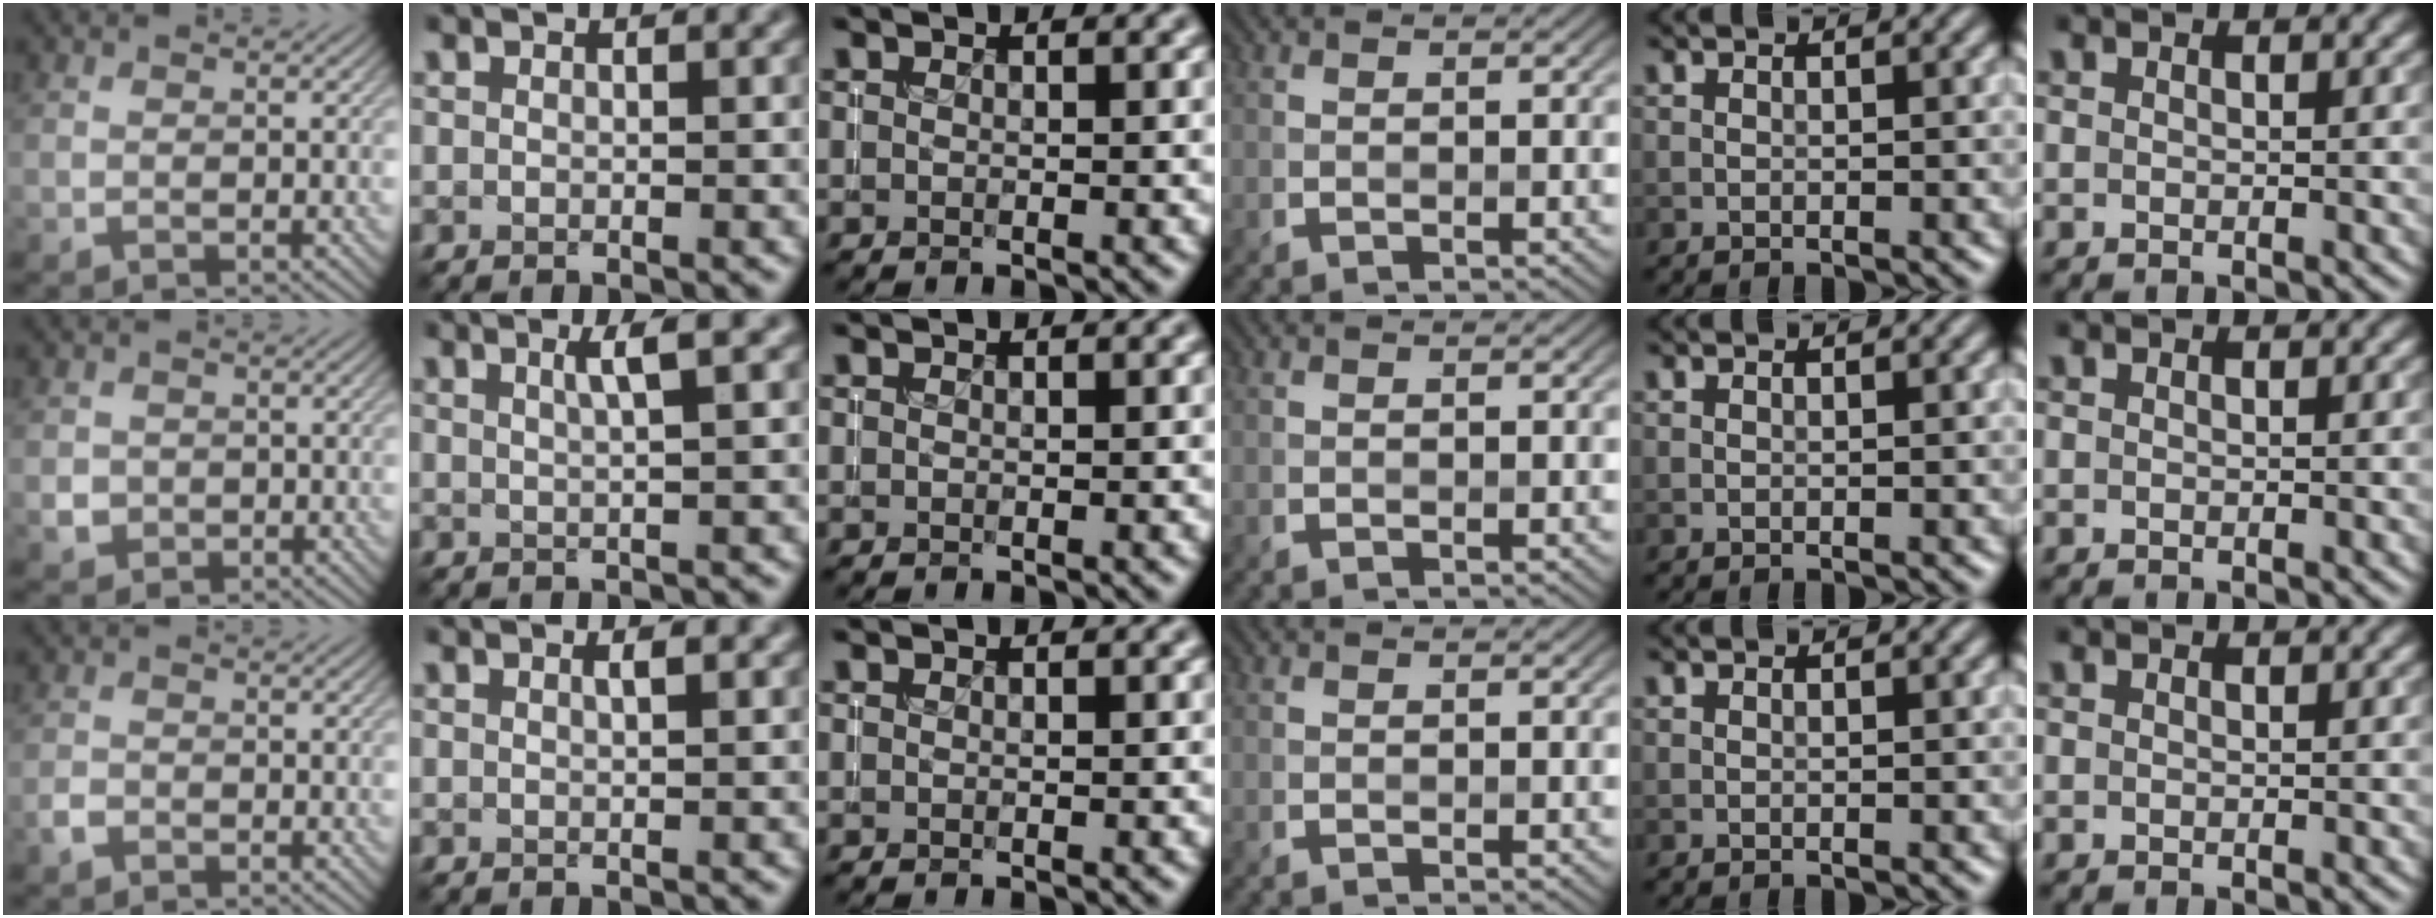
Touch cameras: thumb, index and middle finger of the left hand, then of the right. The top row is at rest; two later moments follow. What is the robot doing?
{"motion": "insert", "object": "coin"}